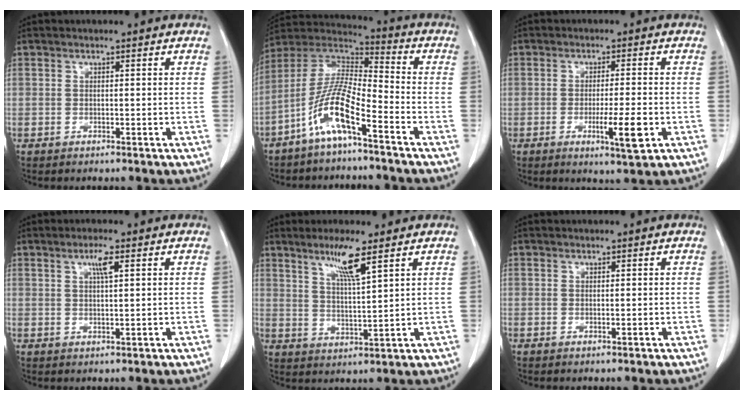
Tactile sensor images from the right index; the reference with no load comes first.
{"total": 11.2, "force": [-6.1, 1.6, 9.2], "torque": [-0.193, 0.003, -0.126]}
{"total": 6.2, "force": [-2.0, 0.3, 5.9], "torque": [-0.097, -0.012, -0.029]}
{"total": 3.1, "force": [1.4, 0.2, 2.8], "torque": [-0.051, -0.001, 0.023]}
{"total": 6.8, "force": [4.2, -0.4, 5.3], "torque": [-0.101, -0.009, 0.079]}
{"total": 0.0}